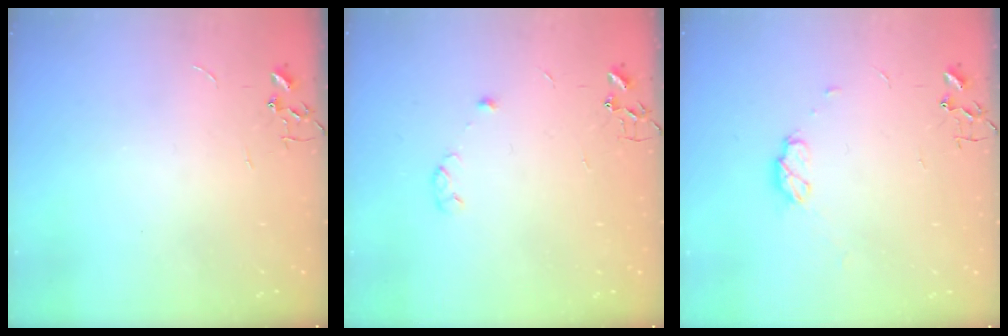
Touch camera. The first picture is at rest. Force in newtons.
{"total": 4.3, "press": 4.2, "slide": 0.7}
{"total": 7.0, "press": 6.9, "slide": 0.8}